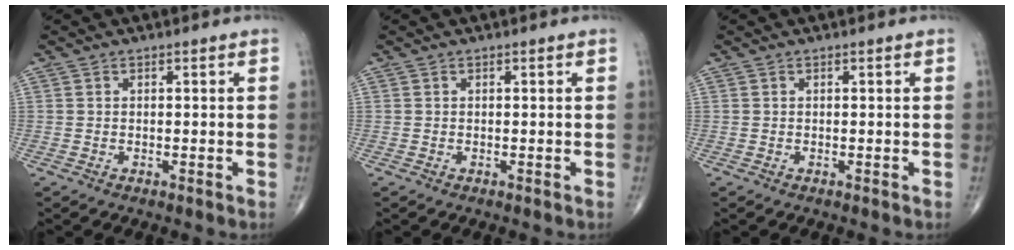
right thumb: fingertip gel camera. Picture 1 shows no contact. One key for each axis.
{"total": 0.0}
{"total": 0.0}